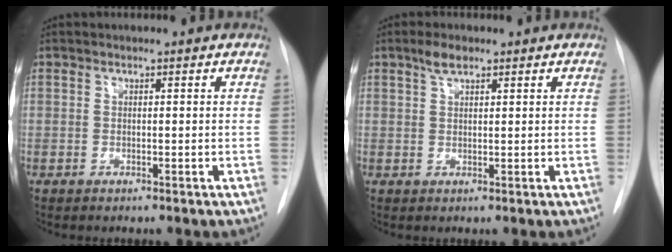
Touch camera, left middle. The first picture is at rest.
{"total": 2.4, "force": [1.6, 0.9, 1.5], "torque": [-0.031, 0.005, 0.031]}